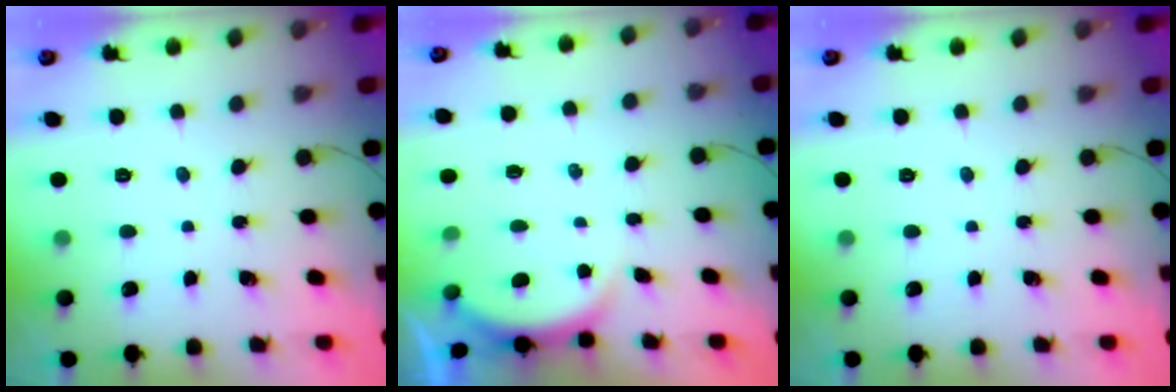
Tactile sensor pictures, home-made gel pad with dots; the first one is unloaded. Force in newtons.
{"total": 2.6, "press": 2.5, "slide": 0.6}
{"total": 0.0}